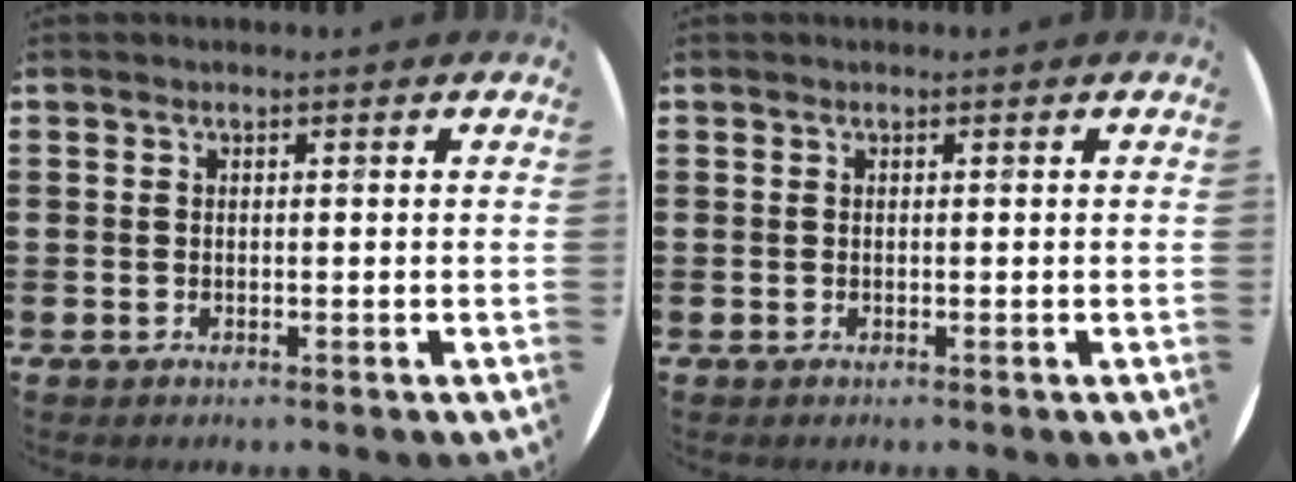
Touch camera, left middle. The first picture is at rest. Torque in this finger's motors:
{"motor_torque": [0.00, 0.00, 0.00, -0.01]}